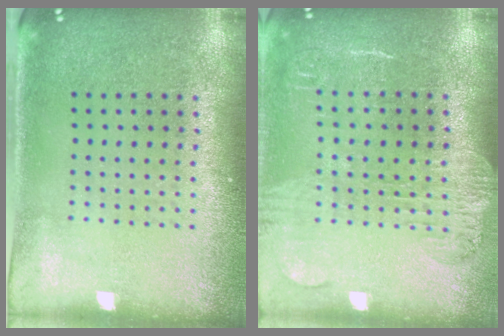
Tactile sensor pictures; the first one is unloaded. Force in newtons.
{"total": 1.8, "press": 1.5, "slide": 1.0}